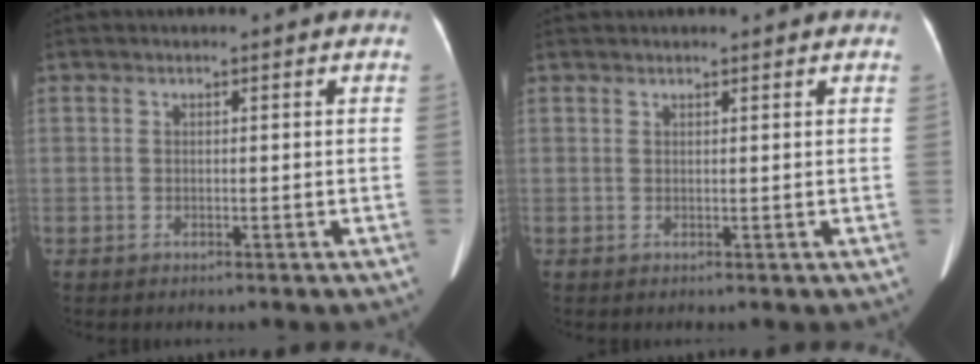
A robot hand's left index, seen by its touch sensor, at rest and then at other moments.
{"total": 3.0, "force": [2.8, 0.6, 0.9], "torque": [-0.012, 0.030, 0.037]}